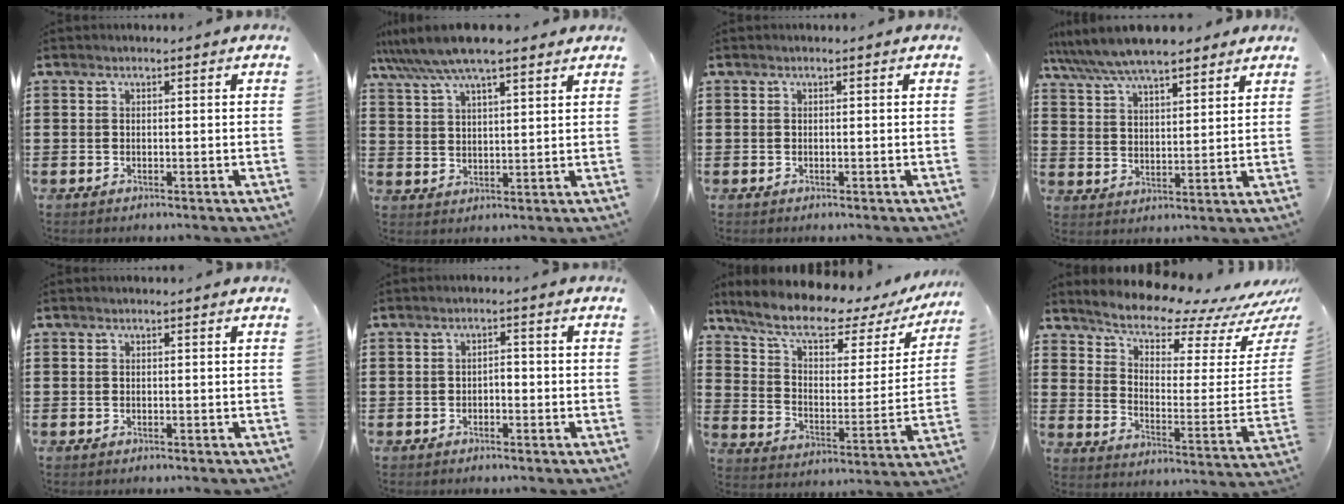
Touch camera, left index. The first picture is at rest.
{"total": 8.3, "force": [6.7, 1.4, 4.6], "torque": [-0.107, -0.014, 0.121]}
{"total": 0.0}
{"total": 8.0, "force": [7.2, 1.6, 3.1], "torque": [-0.085, -0.018, 0.132]}
{"total": 0.0}
{"total": 1.4, "force": [-0.9, 0.6, 0.8], "torque": [-0.020, 0.002, -0.021]}
{"total": 9.4, "force": [7.1, 2.5, 5.6], "torque": [-0.128, -0.041, 0.119]}
{"total": 8.9, "force": [8.1, 1.5, 3.2], "torque": [-0.079, -0.074, 0.137]}